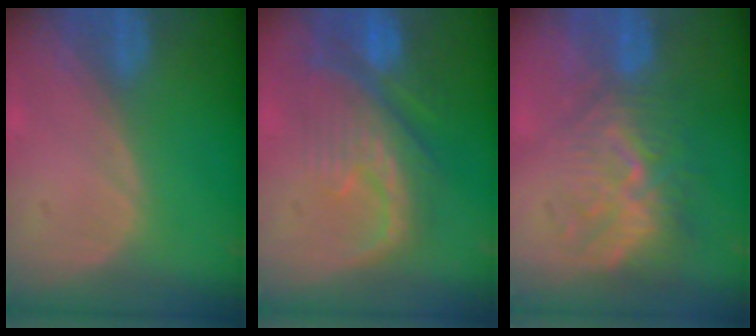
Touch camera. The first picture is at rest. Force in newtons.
{"total": 10.3, "press": 9.1, "slide": 4.9}
{"total": 10.0, "press": 8.7, "slide": 5.1}